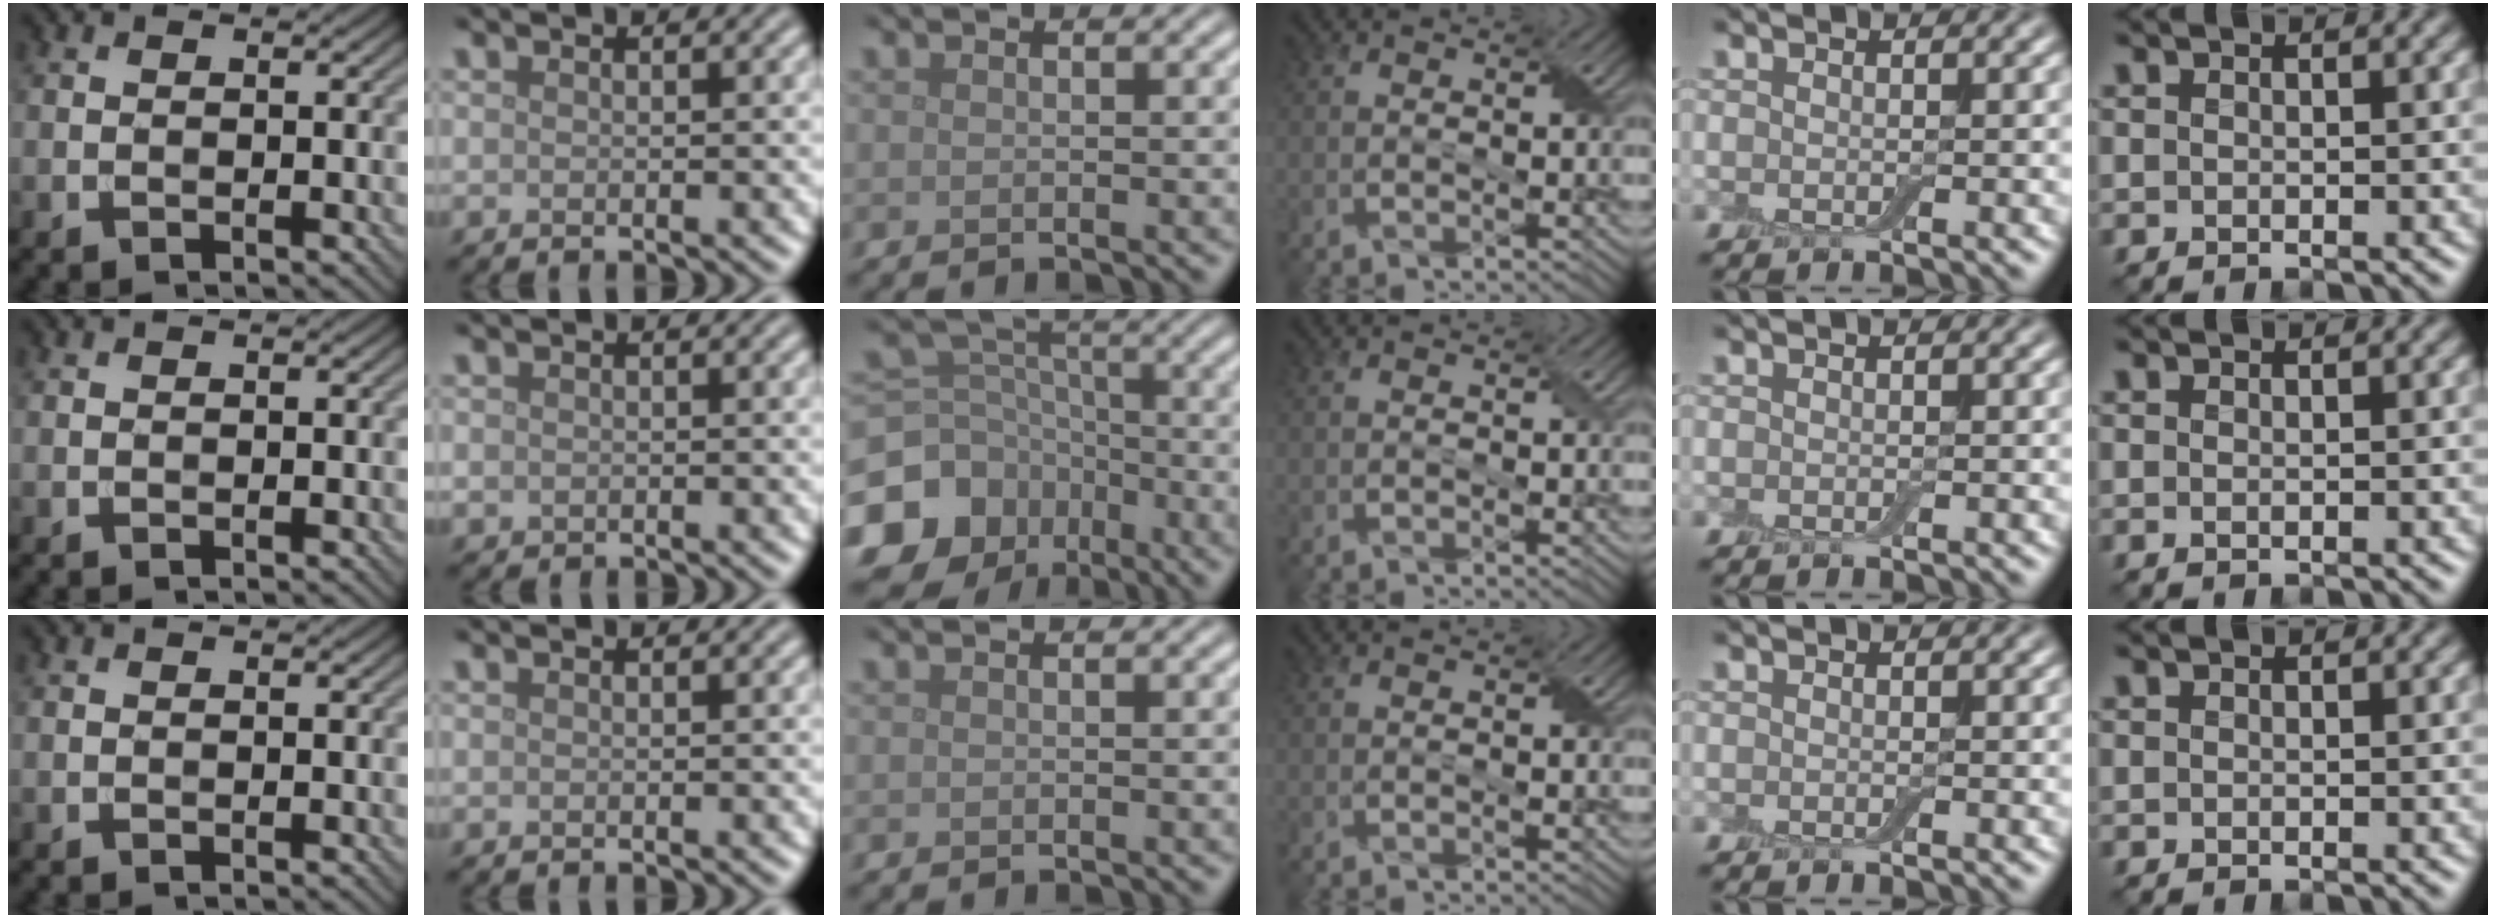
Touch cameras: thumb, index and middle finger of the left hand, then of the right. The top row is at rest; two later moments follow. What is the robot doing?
{"motion": "fold", "object": "cloth"}